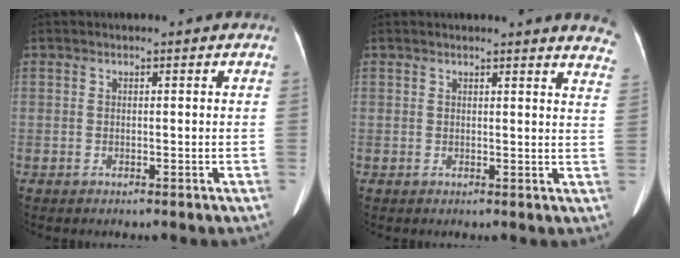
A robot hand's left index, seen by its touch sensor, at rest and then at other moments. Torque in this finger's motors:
{"motor_torque": [0.88, -1.26, 0.11, 0.06]}